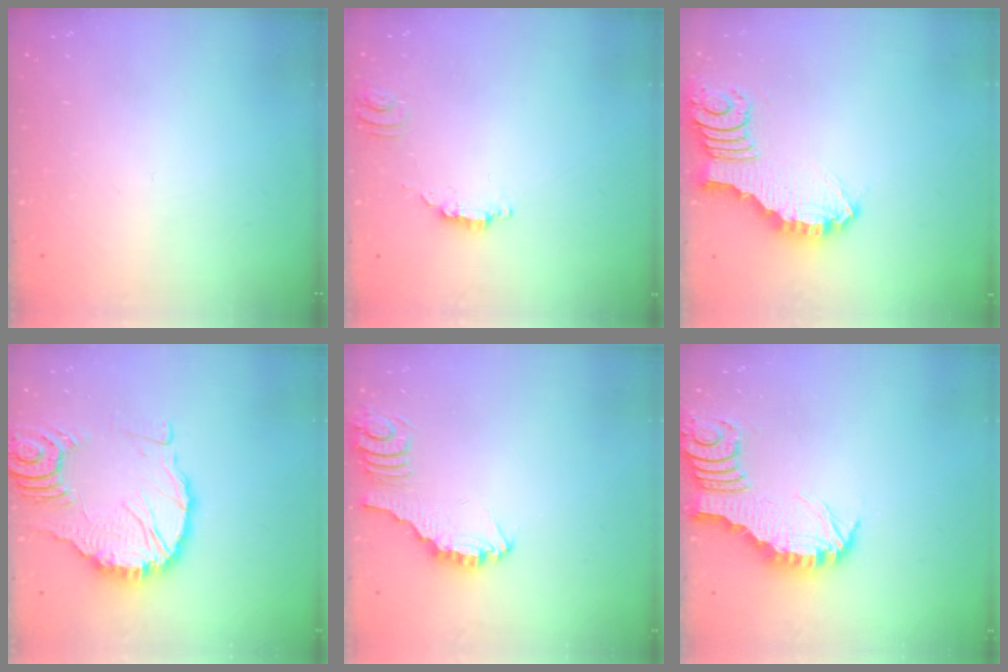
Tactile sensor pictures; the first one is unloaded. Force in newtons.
{"total": 4.7, "press": 4.7, "slide": 0.3}
{"total": 3.8, "press": 3.8, "slide": 0.1}
{"total": 14.3, "press": 14.2, "slide": 1.6}
{"total": 3.0, "press": 3.0, "slide": 0.2}
{"total": 2.6, "press": 2.6, "slide": 0.2}